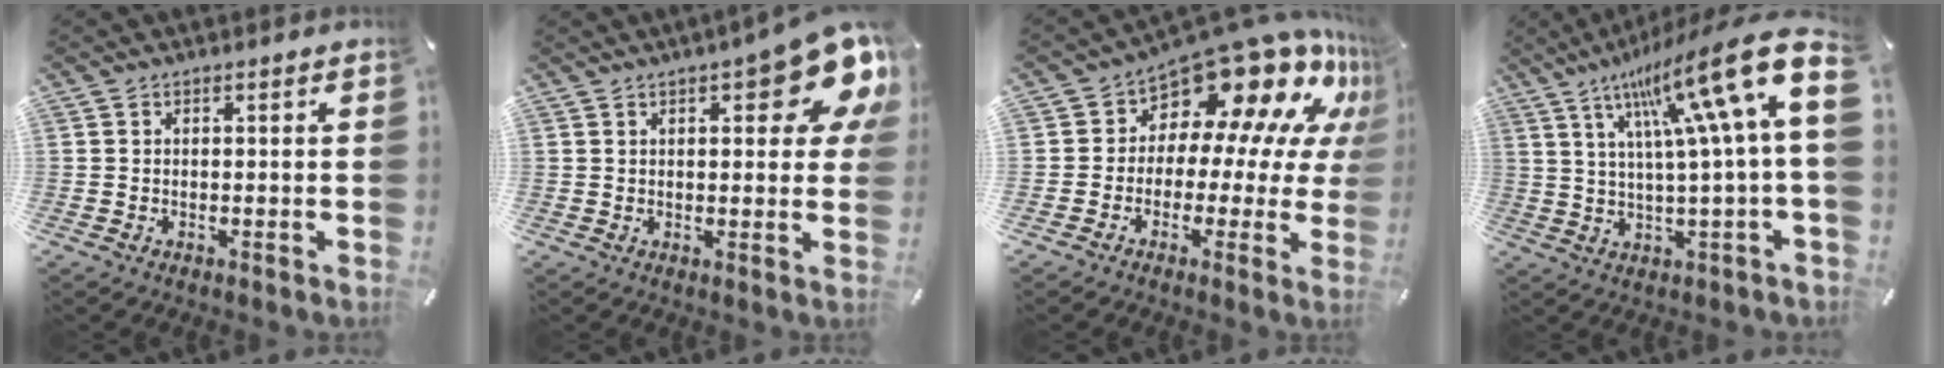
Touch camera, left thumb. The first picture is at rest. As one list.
[{"total": 13.8, "force": [6.7, 4.5, 11.2], "torque": [-0.144, -0.038, 0.107]}, {"total": 16.9, "force": [12.0, 8.1, 8.6], "torque": [-0.138, -0.110, 0.205]}, {"total": 22.3, "force": [10.5, 3.0, 19.5], "torque": [-0.322, -0.072, 0.163]}]